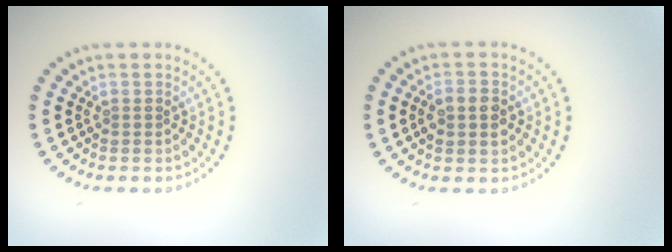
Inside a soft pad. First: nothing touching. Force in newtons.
{"total": 2.4, "press": 2.4, "slide": 0.1}